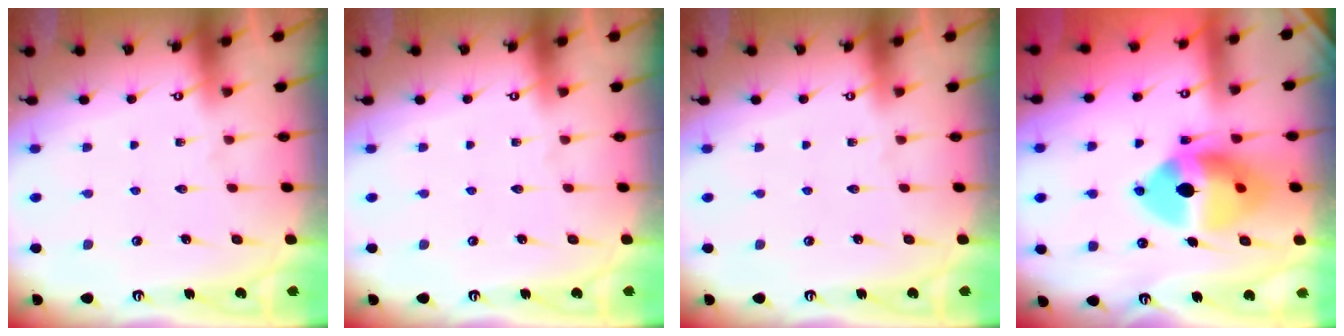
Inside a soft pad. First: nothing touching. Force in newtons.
{"total": 0.0}
{"total": 0.0}
{"total": 15.8, "press": 15.7, "slide": 2.2}